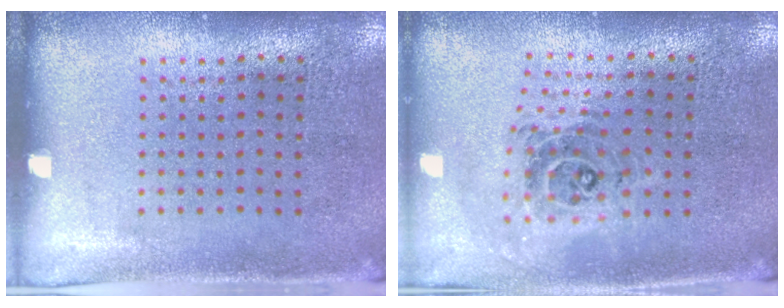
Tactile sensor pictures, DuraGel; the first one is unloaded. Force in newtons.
{"total": 0.9, "press": 0.9, "slide": 0.1}